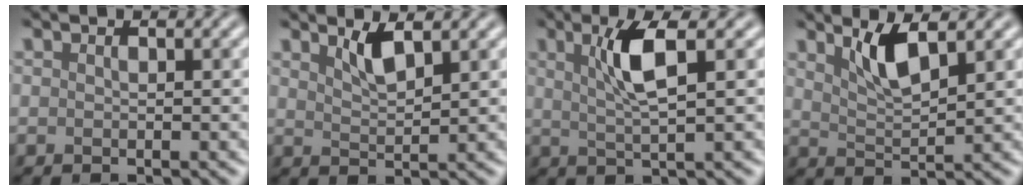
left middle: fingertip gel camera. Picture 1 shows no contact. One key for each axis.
{"total": 2.3, "fx": 1.6, "fy": 0.5, "fz": 1.5, "tx": -0.028, "ty": -0.002, "tz": 0.030}
{"total": 4.1, "fx": 1.3, "fy": 0.7, "fz": 3.8, "tx": -0.074, "ty": 0.002, "tz": 0.027}
{"total": 3.4, "fx": 2.1, "fy": 0.7, "fz": 2.5, "tx": -0.047, "ty": -0.003, "tz": 0.042}